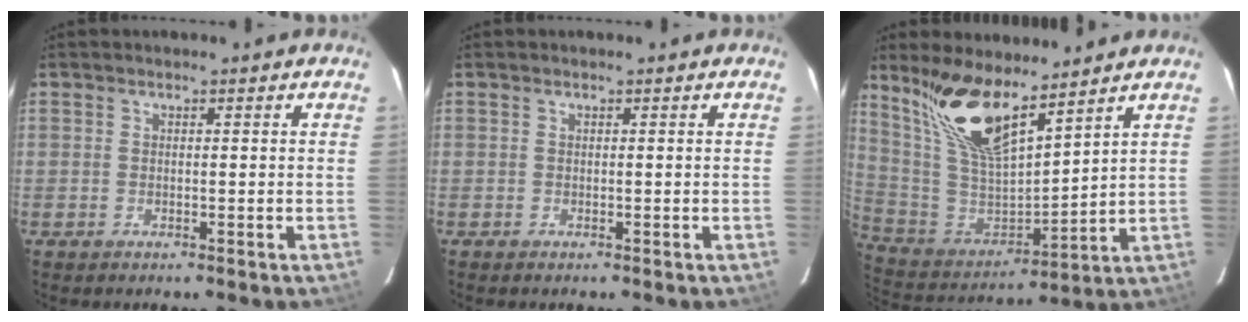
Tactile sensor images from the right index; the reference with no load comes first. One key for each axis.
{"total": 0.0}
{"total": 15.8, "fx": 11.4, "fy": 4.6, "fz": 10.0, "tx": -0.197, "ty": -0.001, "tz": 0.236}